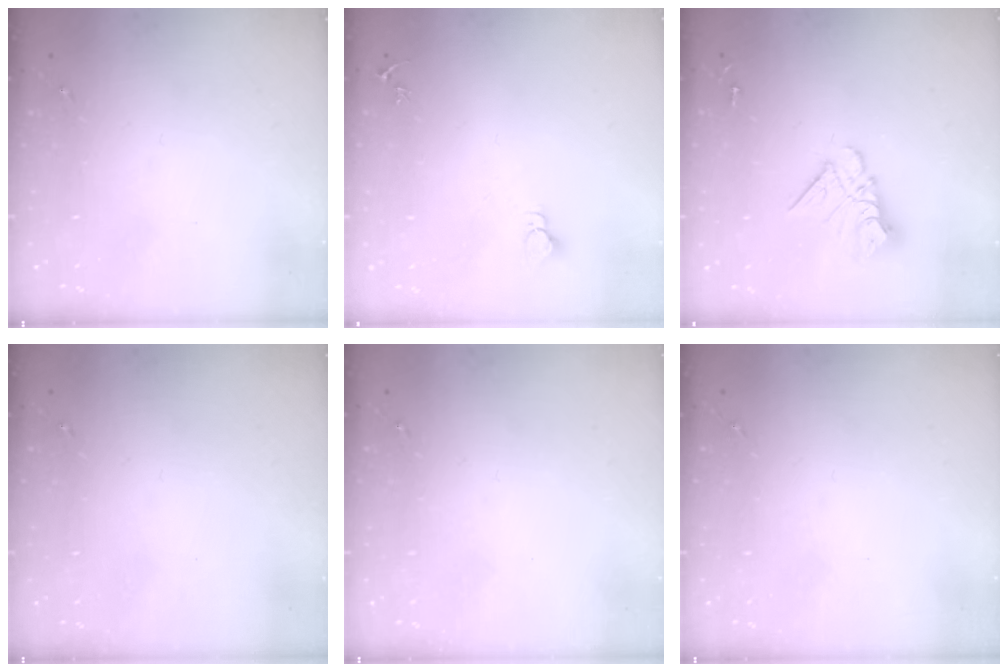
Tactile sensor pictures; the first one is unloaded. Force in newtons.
{"total": 2.7, "press": 2.7, "slide": 0.2}
{"total": 10.7, "press": 10.7, "slide": 1.0}
{"total": 0.0}
{"total": 0.0}
{"total": 0.0}